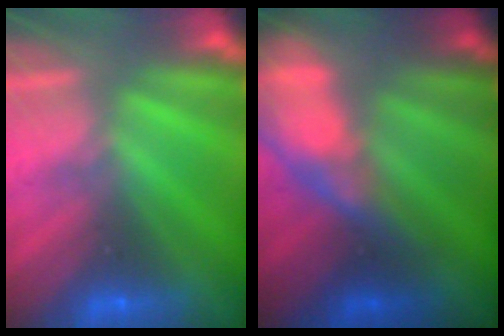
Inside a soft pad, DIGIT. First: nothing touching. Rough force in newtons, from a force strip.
{"total": 9.1}